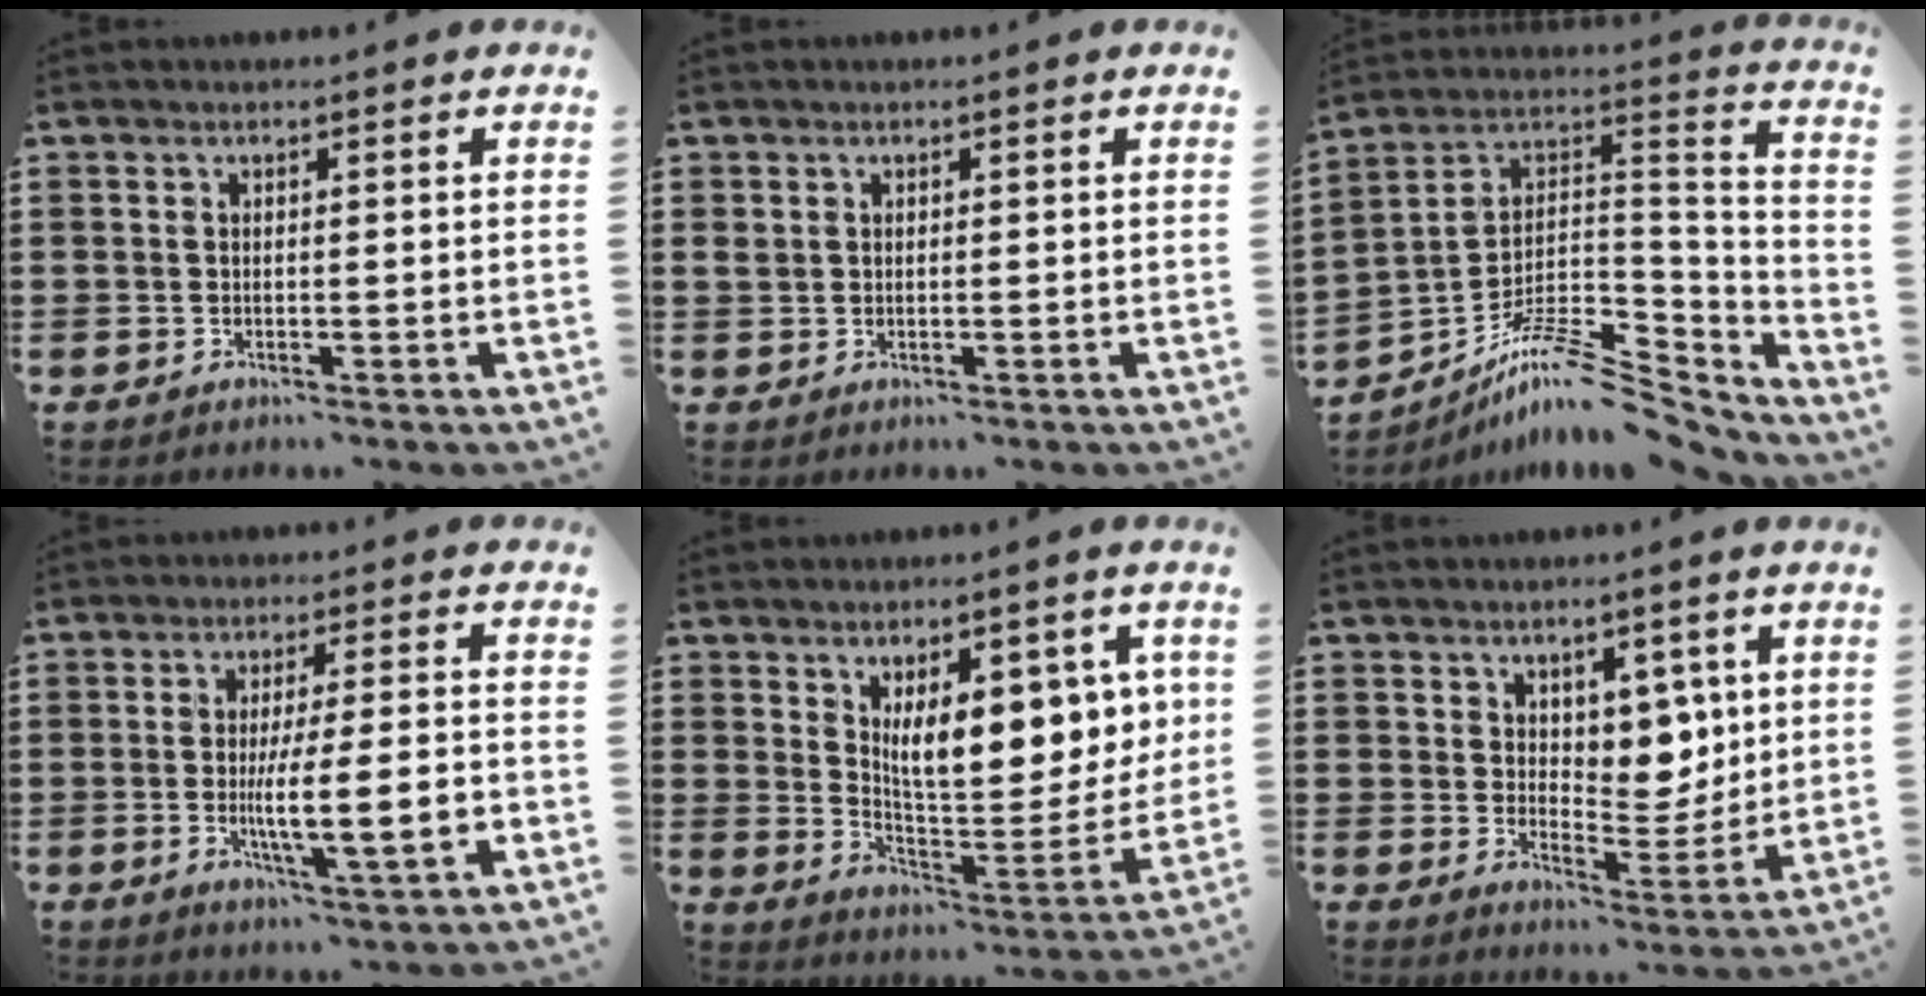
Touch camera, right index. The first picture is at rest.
{"total": 0.9, "force": [0.4, 0.7, 0.3], "torque": [-0.009, 0.005, 0.007]}
{"total": 11.0, "force": [-8.6, 3.0, 6.2], "torque": [-0.112, 0.014, -0.167]}
{"total": 9.6, "force": [-2.0, 1.8, 9.2], "torque": [-0.157, -0.012, -0.035]}
{"total": 10.8, "force": [4.5, 4.7, 8.7], "torque": [-0.130, -0.022, 0.073]}
{"total": 6.0, "force": [3.2, 4.5, 2.5], "torque": [-0.045, -0.010, 0.055]}